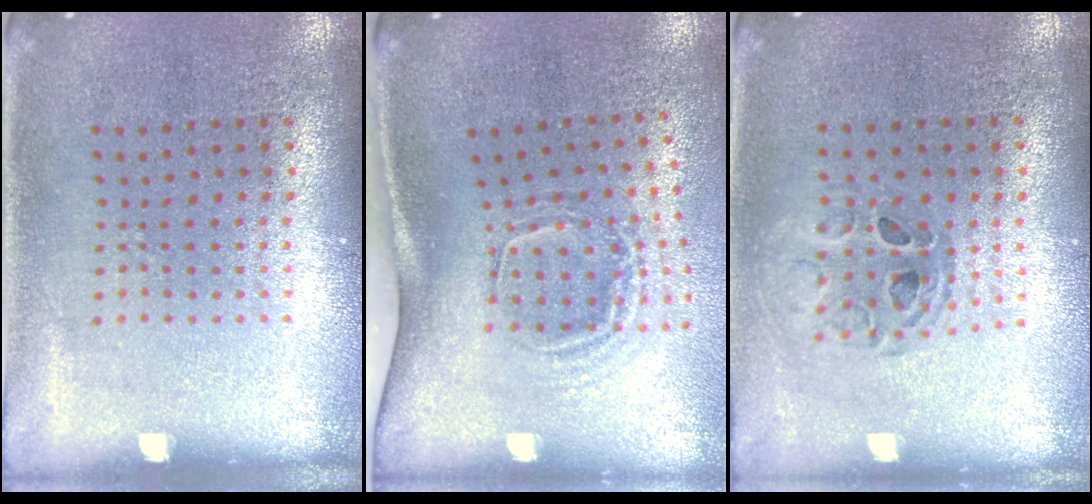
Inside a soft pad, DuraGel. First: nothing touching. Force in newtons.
{"total": 2.0, "press": 1.2, "slide": 1.6}
{"total": 0.8, "press": 0.8, "slide": 0.1}